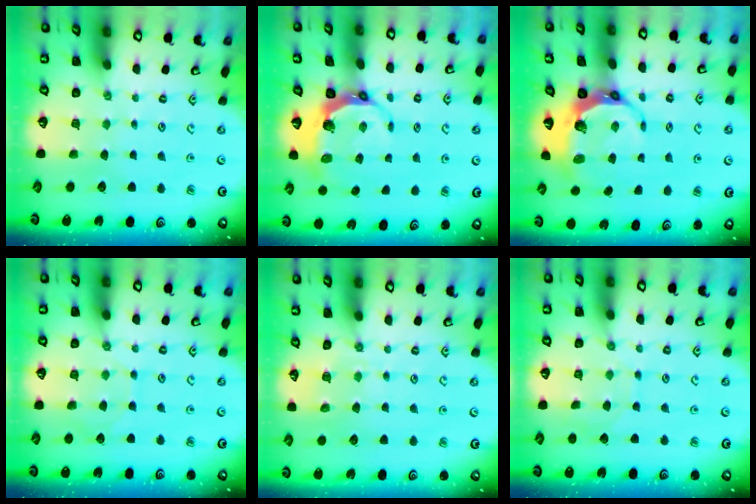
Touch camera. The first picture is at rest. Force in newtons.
{"total": 6.5, "press": 5.1, "slide": 4.1}
{"total": 8.1, "press": 7.0, "slide": 4.1}
{"total": 4.9, "press": 4.9, "slide": 0.3}
{"total": 6.3, "press": 6.3, "slide": 0.8}
{"total": 4.6, "press": 4.6, "slide": 0.5}